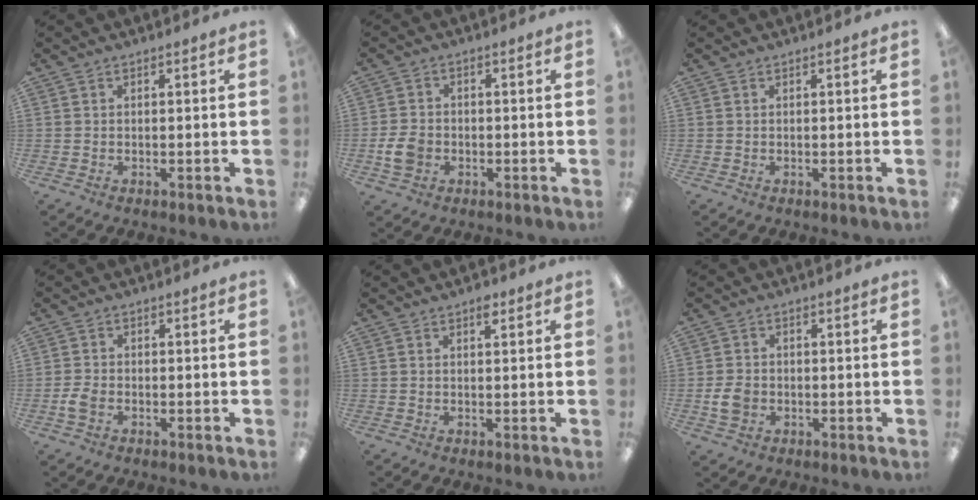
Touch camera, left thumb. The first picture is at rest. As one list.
[{"total": 5.6, "force": [-1.6, 4.4, 3.1], "torque": [-0.065, 0.007, -0.028]}, {"total": 0.0}, {"total": 3.1, "force": [-1.4, 2.0, 1.9], "torque": [-0.037, 0.005, -0.025]}, {"total": 2.1, "force": [1.2, 1.0, 1.4], "torque": [-0.007, -0.007, 0.016]}, {"total": 4.7, "force": [-1.1, 3.7, 2.7], "torque": [-0.050, 0.000, -0.022]}]